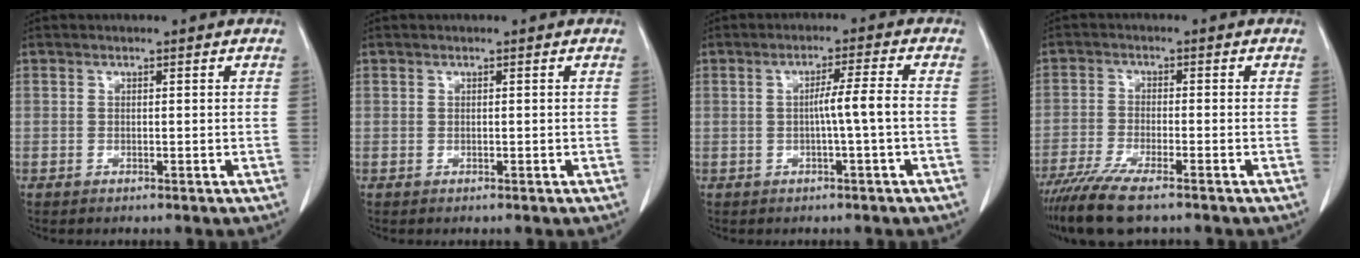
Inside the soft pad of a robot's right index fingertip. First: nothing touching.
{"total": 0.0}
{"total": 4.9, "force": [-0.6, -0.3, 4.8], "torque": [-0.082, 0.010, -0.008]}
{"total": 9.7, "force": [-7.1, 2.3, 6.2], "torque": [-0.117, -0.024, -0.120]}